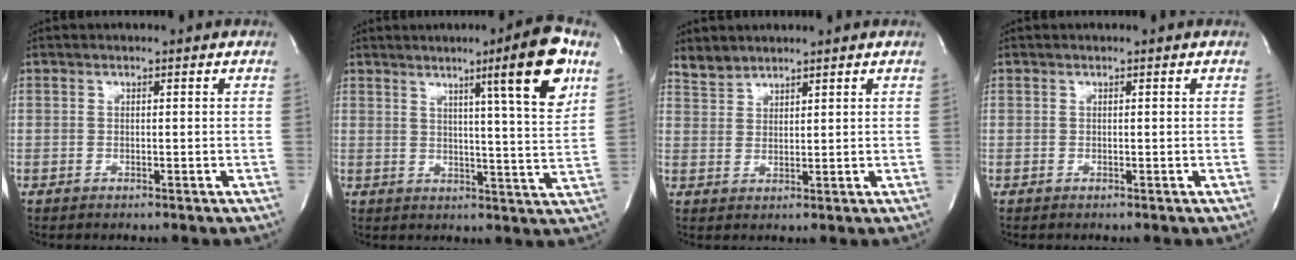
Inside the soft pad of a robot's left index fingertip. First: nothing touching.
{"total": 11.4, "force": [5.8, -1.0, 9.8], "torque": [-0.139, -0.011, 0.077]}
{"total": 2.8, "force": [2.7, 0.8, -0.2], "torque": [-0.003, 0.008, 0.056]}
{"total": 0.0}